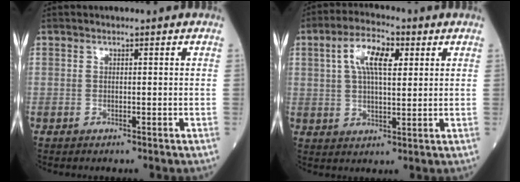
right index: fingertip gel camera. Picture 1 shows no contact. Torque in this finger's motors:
{"motor_torque": [0.50, -0.09, 0.27, 0.13]}